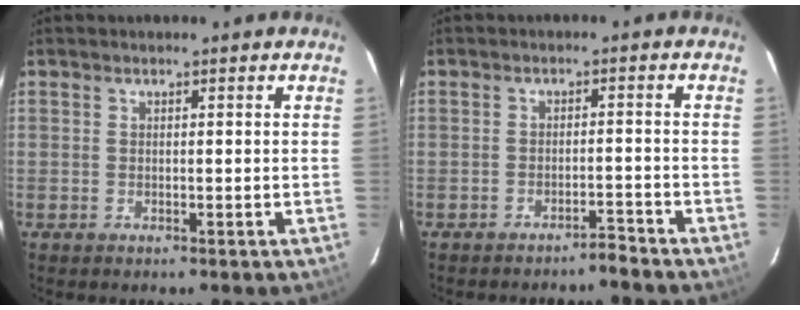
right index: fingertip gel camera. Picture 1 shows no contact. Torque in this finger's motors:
{"motor_torque": [0.25, -0.36, 0.09, 0.00]}